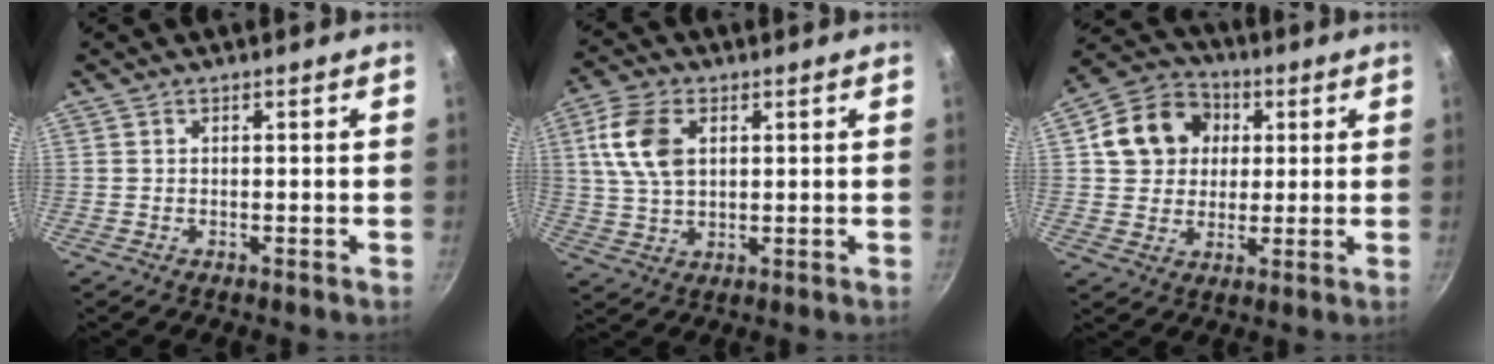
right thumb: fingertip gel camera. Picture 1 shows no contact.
{"total": 10.1, "force": [2.8, 6.2, 7.5], "torque": [-0.138, 0.001, 0.053]}
{"total": 12.5, "force": [3.0, 10.6, 5.9], "torque": [-0.082, 0.015, 0.042]}